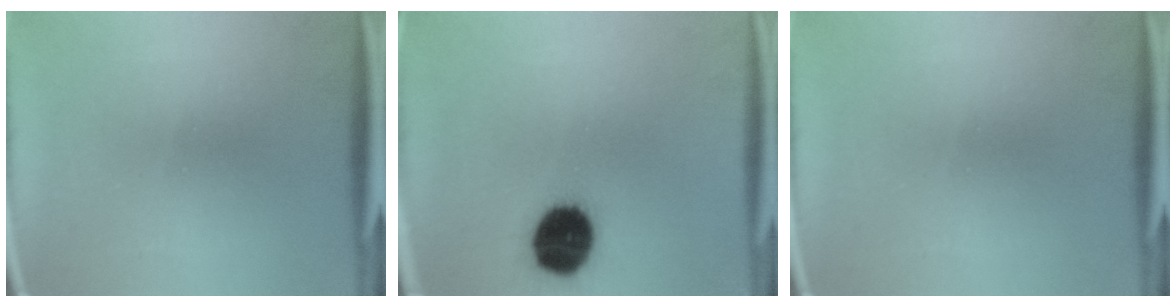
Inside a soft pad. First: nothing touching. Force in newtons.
{"total": 14.2}
{"total": 0.0}